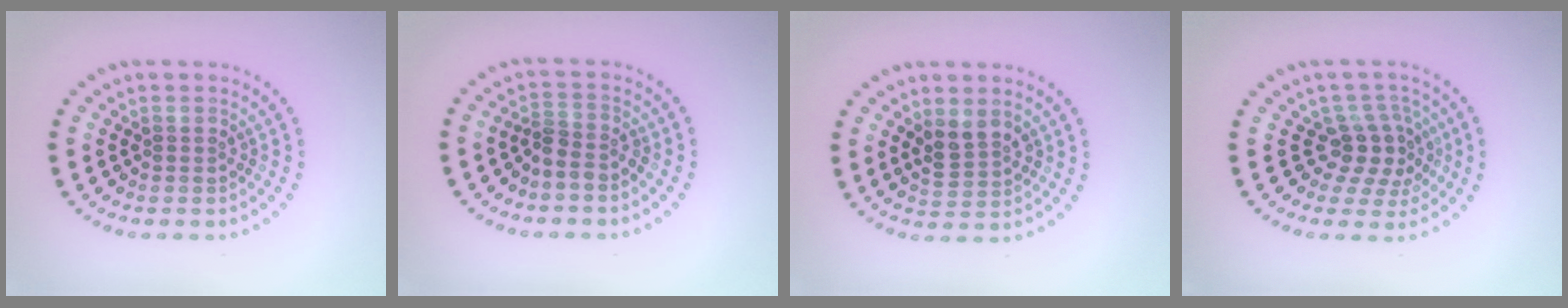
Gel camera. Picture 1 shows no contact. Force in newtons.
{"total": 2.0, "press": 1.4, "slide": 1.4}
{"total": 2.5, "press": 2.4, "slide": 0.7}
{"total": 3.4, "press": 2.8, "slide": 2.0}